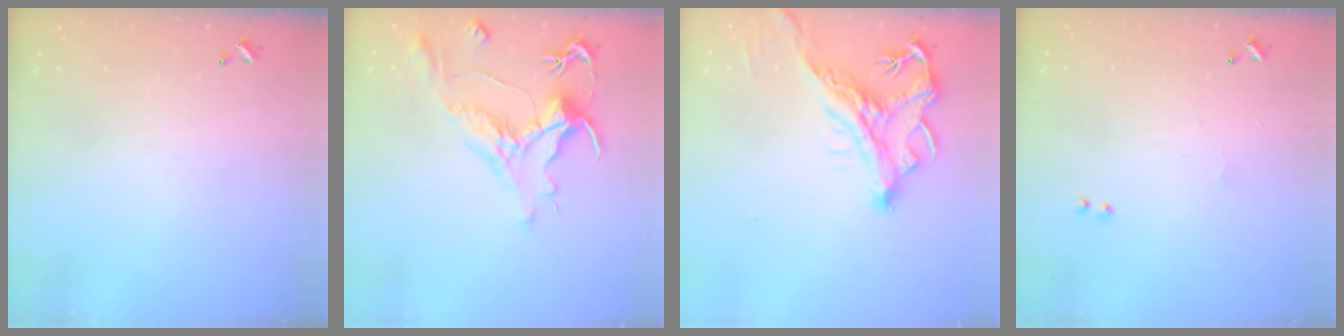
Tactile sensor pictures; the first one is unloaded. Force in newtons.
{"total": 1.5, "press": 0.4, "slide": 1.5}
{"total": 3.2, "press": 3.0, "slide": 1.3}
{"total": 0.9, "press": 0.8, "slide": 0.5}